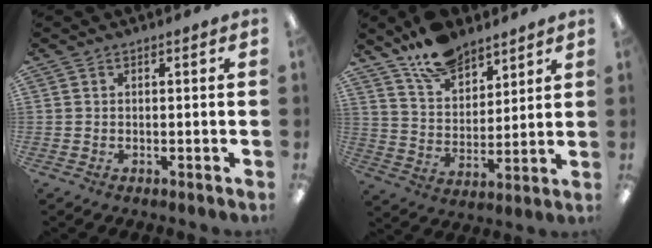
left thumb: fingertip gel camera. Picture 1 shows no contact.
{"total": 12.6, "force": [9.6, 6.5, 4.9], "torque": [-0.085, -0.053, 0.179]}